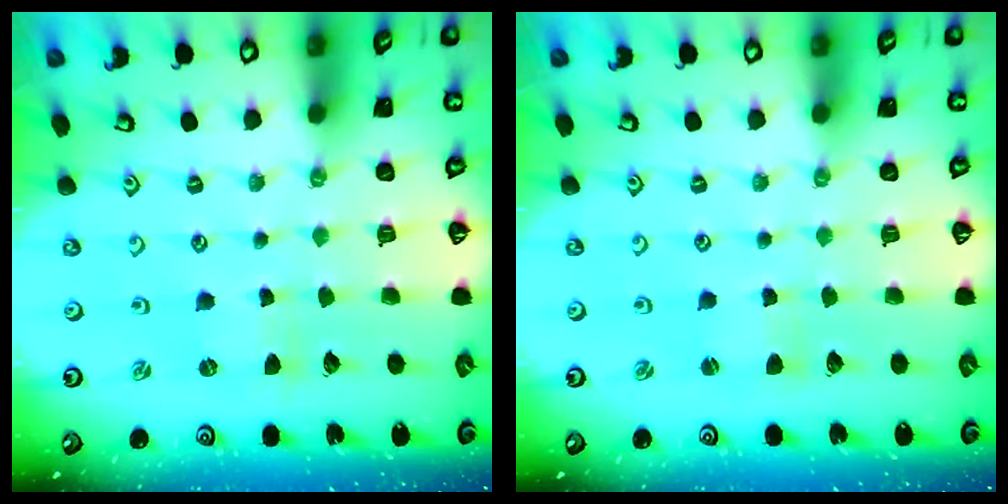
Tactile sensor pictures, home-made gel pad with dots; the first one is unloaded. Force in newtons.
{"total": 1.3, "press": 1.2, "slide": 0.2}